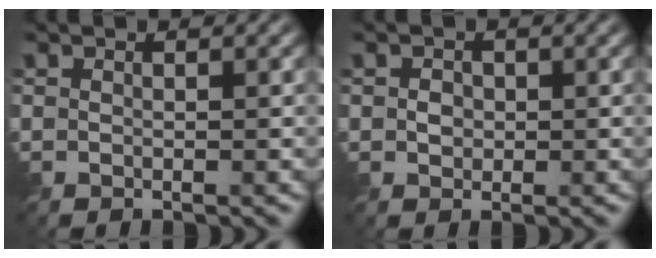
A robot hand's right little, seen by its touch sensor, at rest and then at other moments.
{"total": 1.4, "force": [-0.1, 1.2, 0.6], "torque": [-0.013, -0.003, -0.003]}